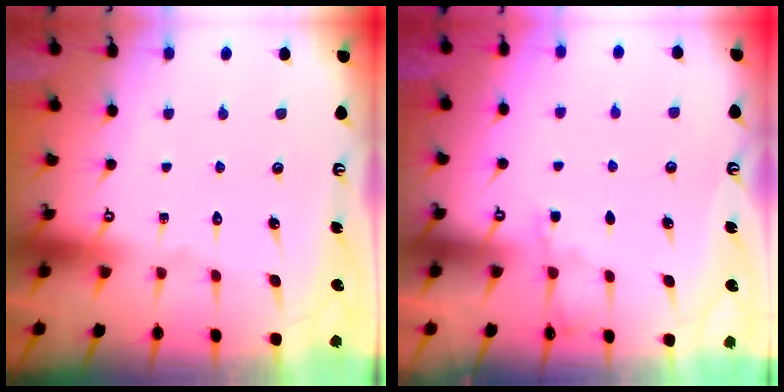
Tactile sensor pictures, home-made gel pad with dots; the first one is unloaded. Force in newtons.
{"total": 2.5, "press": 2.5, "slide": 0.4}